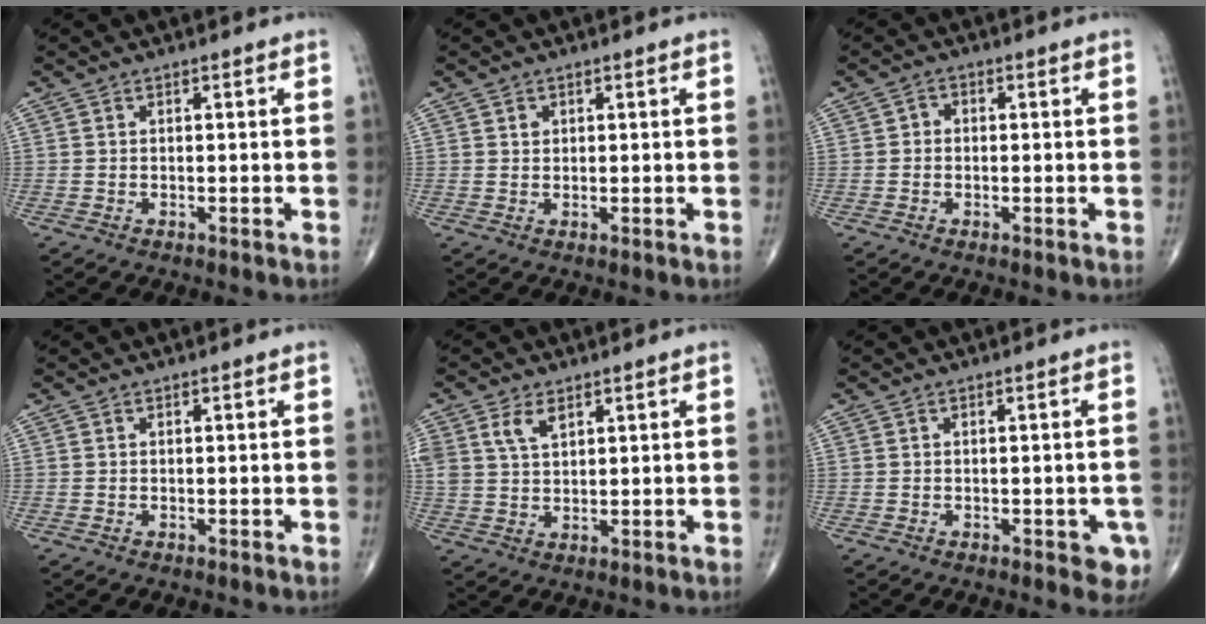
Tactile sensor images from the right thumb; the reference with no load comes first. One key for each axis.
{"total": 1.3, "fx": 0.6, "fy": 1.1, "fz": 0.4, "tx": 0.000, "ty": -0.002, "tz": 0.009}
{"total": 1.8, "fx": -0.1, "fy": 1.5, "fz": 0.9, "tx": -0.004, "ty": 0.008, "tz": -0.007}
{"total": 0.0}
{"total": 5.3, "fx": 2.7, "fy": 3.0, "fz": 3.4, "tx": -0.059, "ty": -0.008, "tz": 0.059}
{"total": 4.2, "fx": -1.7, "fy": 1.9, "fz": 3.4, "tx": -0.019, "ty": 0.001, "tz": -0.017}